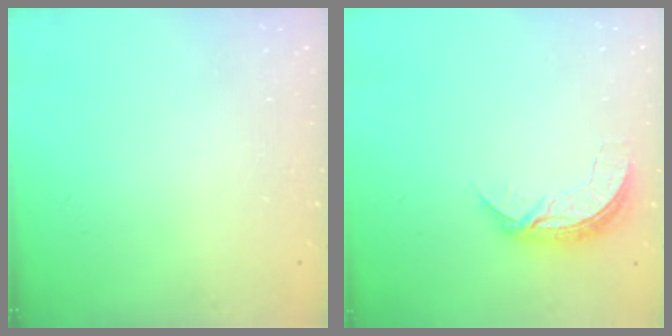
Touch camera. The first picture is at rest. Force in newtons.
{"total": 6.8, "press": 6.8, "slide": 0.7}